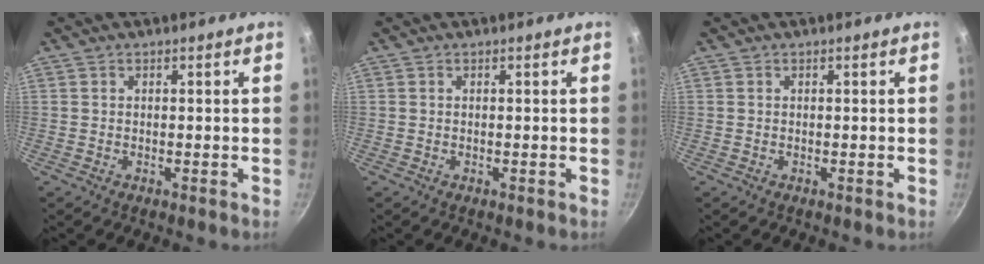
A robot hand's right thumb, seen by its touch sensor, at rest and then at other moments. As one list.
[{"total": 0.0}, {"total": 0.0}]